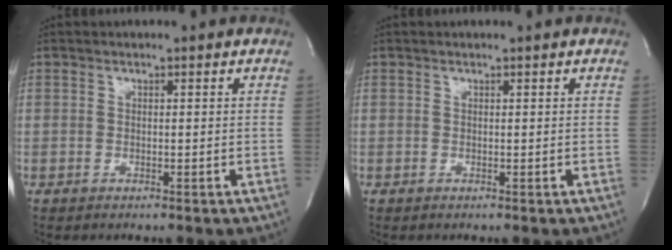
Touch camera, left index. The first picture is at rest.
{"total": 0.0}